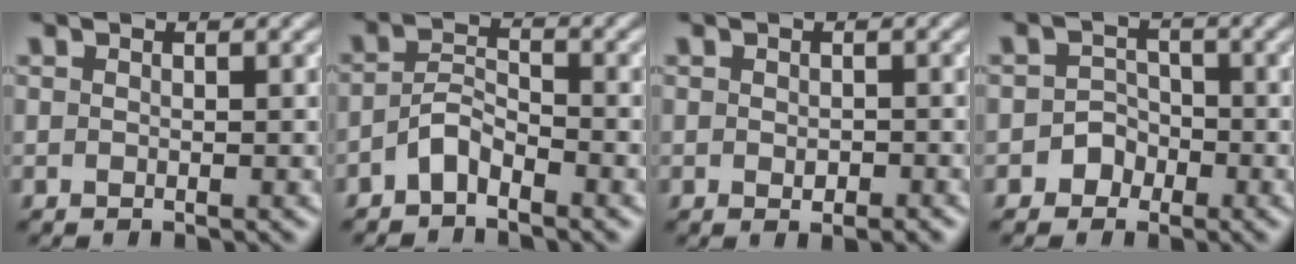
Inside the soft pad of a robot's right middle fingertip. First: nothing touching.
{"total": 2.4, "force": [-1.8, 0.9, 1.3], "torque": [-0.027, 0.012, -0.040]}
{"total": 1.5, "force": [-0.4, 0.8, 1.2], "torque": [-0.018, -0.001, -0.006]}
{"total": 1.9, "force": [-1.0, 1.6, 0.3], "torque": [0.015, 0.011, -0.027]}